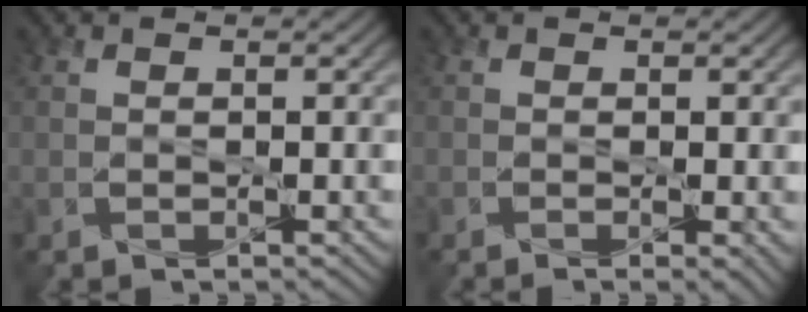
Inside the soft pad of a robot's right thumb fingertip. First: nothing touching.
{"total": 1.4, "force": [-0.4, 0.2, 1.3], "torque": [-0.025, -0.007, -0.005]}